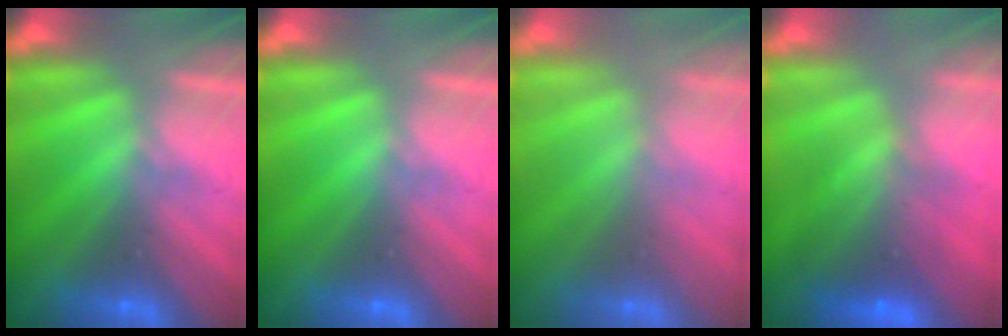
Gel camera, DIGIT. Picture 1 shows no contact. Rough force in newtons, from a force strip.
{"total": 0.0}
{"total": 2.7}
{"total": 5.8}